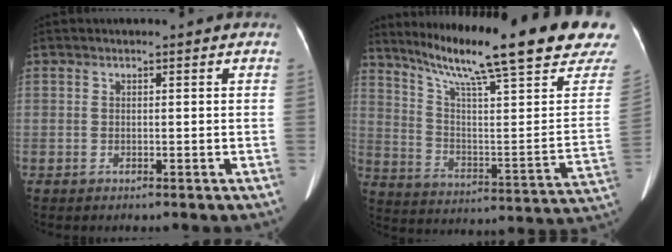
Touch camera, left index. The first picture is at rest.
{"total": 27.1, "force": [20.7, 1.2, 17.5], "torque": [-0.274, -0.048, 0.286]}